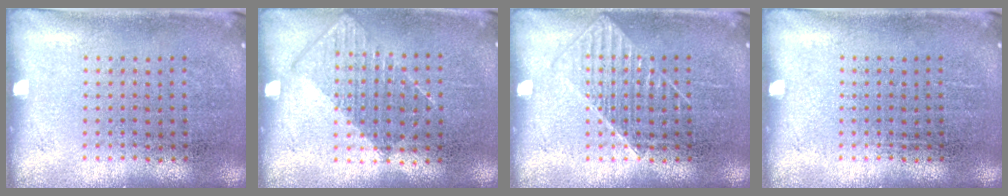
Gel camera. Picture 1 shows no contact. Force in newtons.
{"total": 0.8, "press": 0.7, "slide": 0.4}
{"total": 1.3, "press": 1.3, "slide": 0.3}
{"total": 0.0}